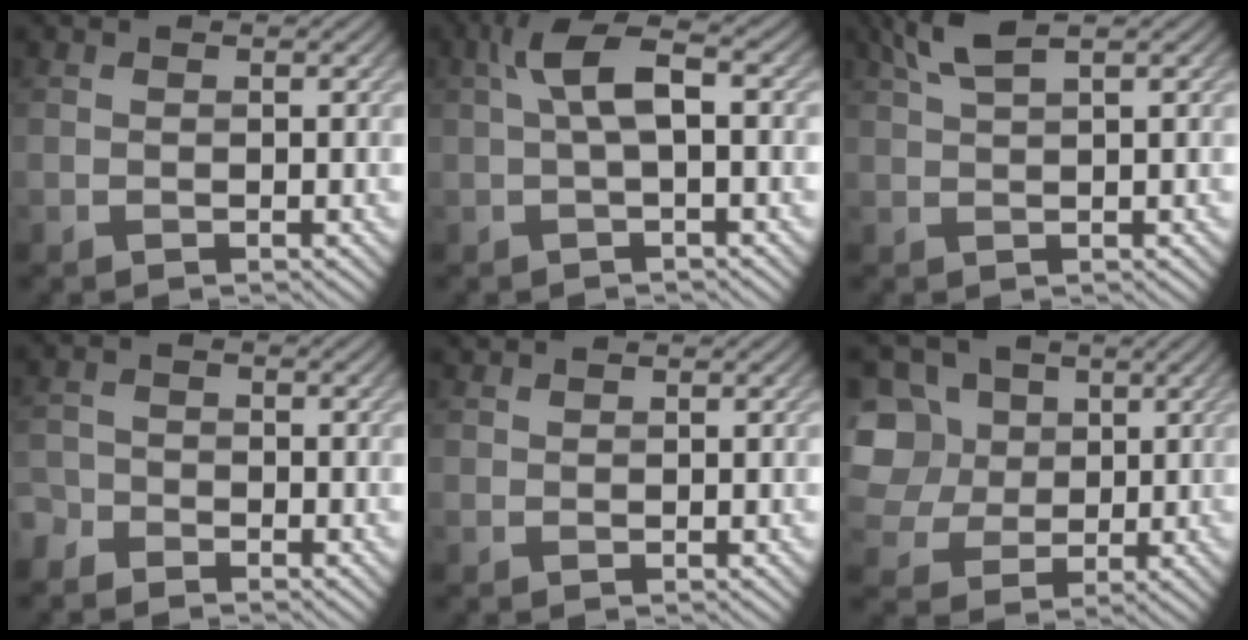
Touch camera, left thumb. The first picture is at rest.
{"total": 5.1, "force": [0.7, 1.4, 4.9], "torque": [-0.096, 0.017, 0.008]}
{"total": 3.9, "force": [2.1, 0.8, 3.2], "torque": [-0.062, 0.017, 0.045]}
{"total": 2.3, "force": [-2.0, 1.0, 0.3], "torque": [-0.007, -0.003, -0.051]}
{"total": 0.9, "force": [0.9, 0.0, 0.1], "torque": [-0.005, 0.004, 0.022]}
{"total": 10.9, "force": [3.5, 9.1, 5.0], "torque": [-0.167, 0.023, 0.066]}